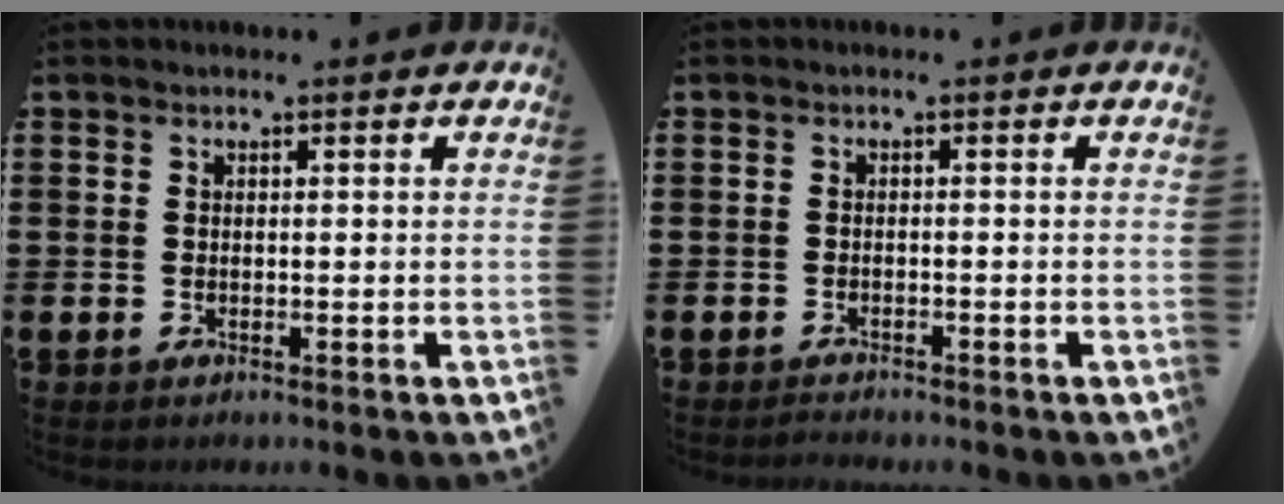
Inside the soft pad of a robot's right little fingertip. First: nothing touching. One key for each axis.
{"total": 0.8, "fx": -0.8, "fy": 0.0, "fz": 0.0, "tx": -0.003, "ty": -0.002, "tz": -0.017}